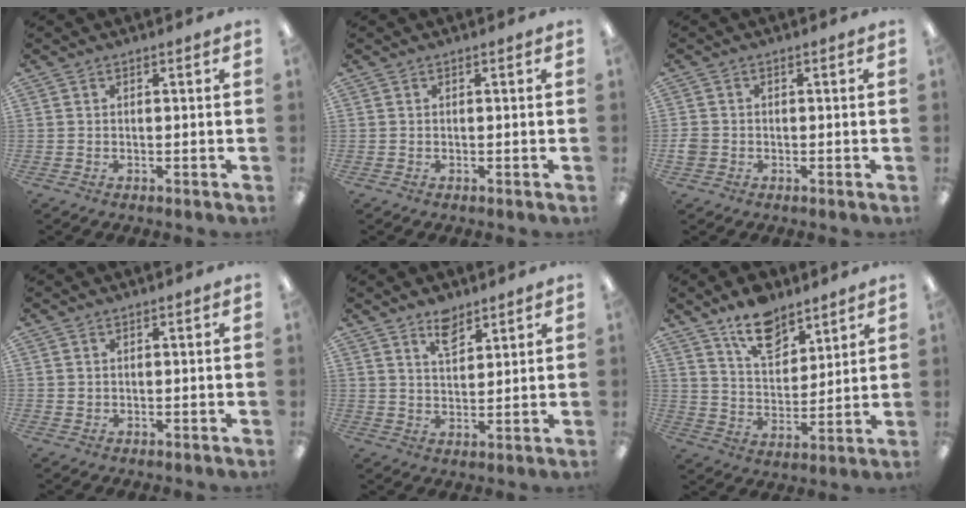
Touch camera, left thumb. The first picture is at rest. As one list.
[{"total": 0.0}, {"total": 2.4, "force": [-0.4, 2.1, 0.9], "torque": [-0.014, 0.005, -0.008]}, {"total": 0.7, "force": [0.5, 0.5, 0.0], "torque": [-0.001, 0.002, 0.009]}, {"total": 6.7, "force": [5.0, 3.2, 3.1], "torque": [-0.042, -0.025, 0.087]}, {"total": 12.6, "force": [9.2, 6.5, 5.6], "torque": [-0.081, -0.049, 0.166]}]